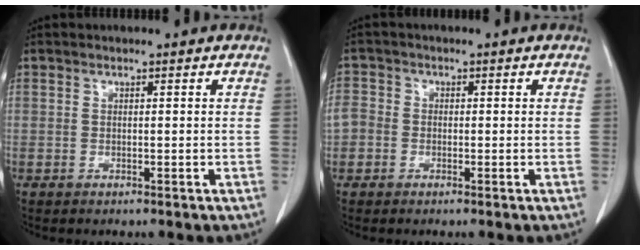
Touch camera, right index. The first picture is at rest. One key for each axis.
{"total": 3.3, "fx": -0.8, "fy": 3.0, "fz": 1.0, "tx": -0.019, "ty": 0.013, "tz": -0.022}